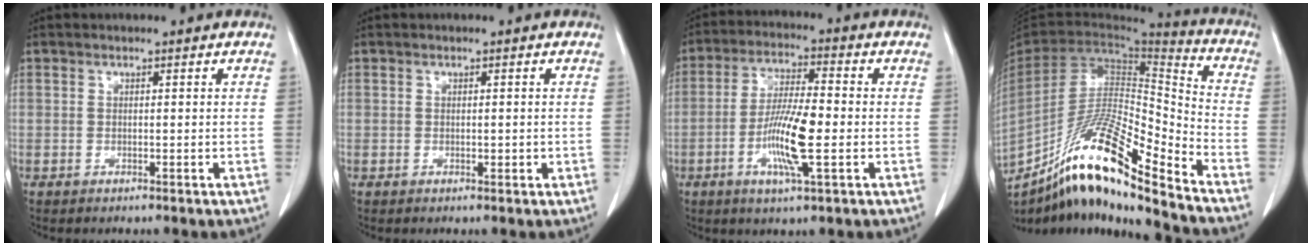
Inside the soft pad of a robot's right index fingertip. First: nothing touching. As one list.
[{"total": 0.8, "force": [-0.1, 0.5, 0.6], "torque": [-0.008, 0.000, 0.002]}, {"total": 10.0, "force": [-2.5, 1.1, 9.6], "torque": [-0.185, -0.008, -0.051]}, {"total": 20.0, "force": [-14.6, 1.0, 13.6], "torque": [-0.263, -0.016, -0.269]}]